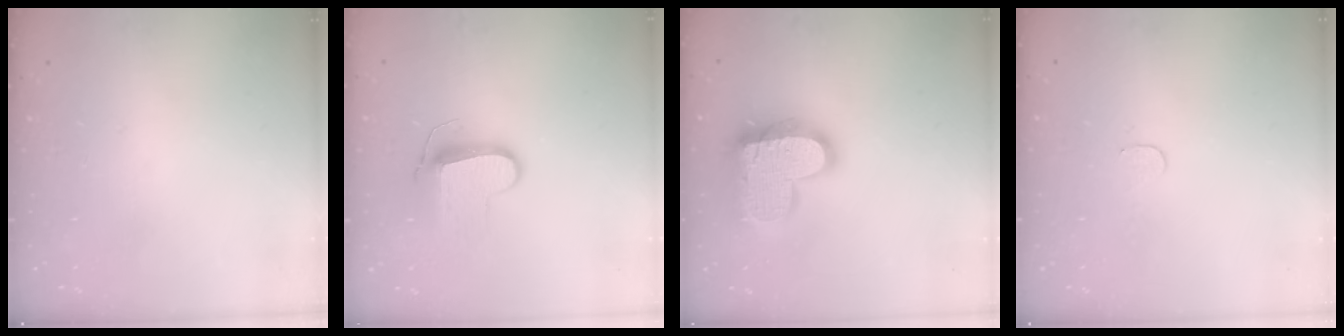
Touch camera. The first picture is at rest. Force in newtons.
{"total": 10.1, "press": 10.1, "slide": 0.5}
{"total": 18.7, "press": 18.7, "slide": 1.2}
{"total": 2.8, "press": 2.8, "slide": 0.2}